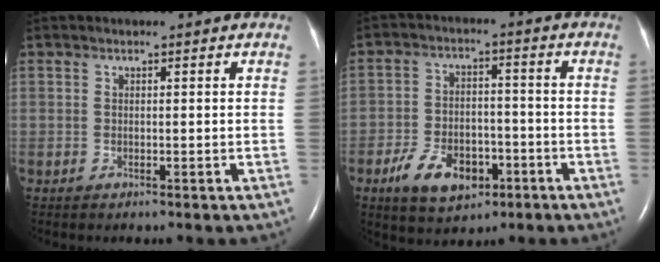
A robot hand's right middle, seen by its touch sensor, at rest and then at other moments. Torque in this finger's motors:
{"motor_torque": [0.35, -0.38, 0.08, 0.02]}